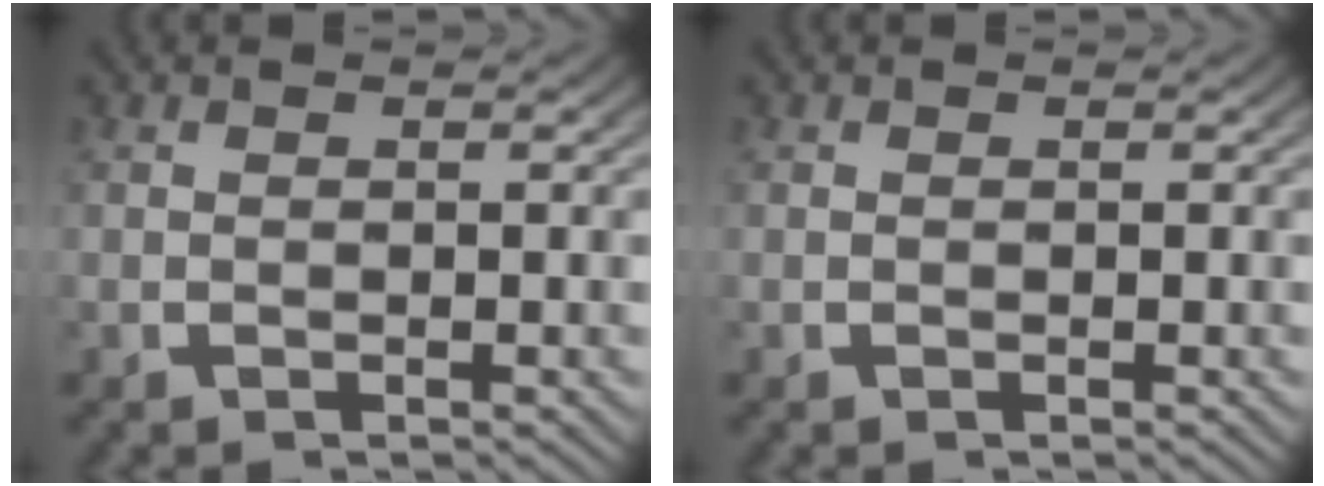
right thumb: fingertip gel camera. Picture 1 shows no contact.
{"total": 0.0}